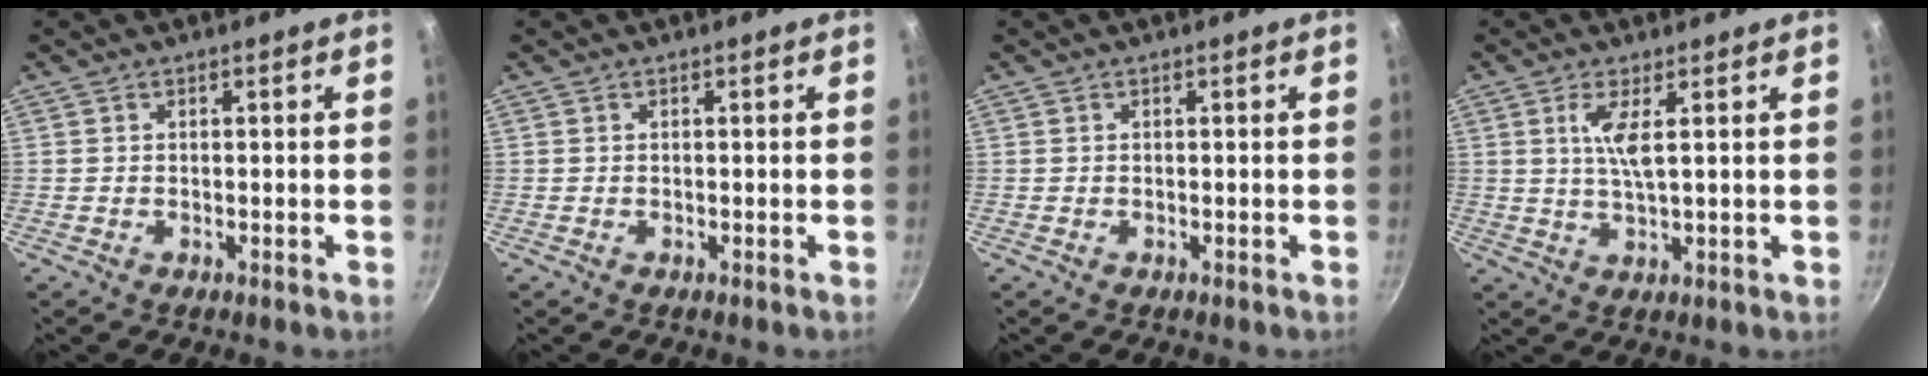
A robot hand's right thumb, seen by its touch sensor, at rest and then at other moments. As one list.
[{"total": 0.0}, {"total": 0.0}, {"total": 4.9, "force": [1.5, 0.8, 4.6], "torque": [-0.096, -0.011, 0.032]}]